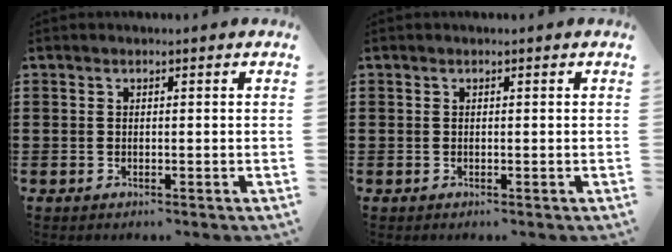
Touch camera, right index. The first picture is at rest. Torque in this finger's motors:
{"motor_torque": [0.00, 0.00, 0.00, 0.00]}